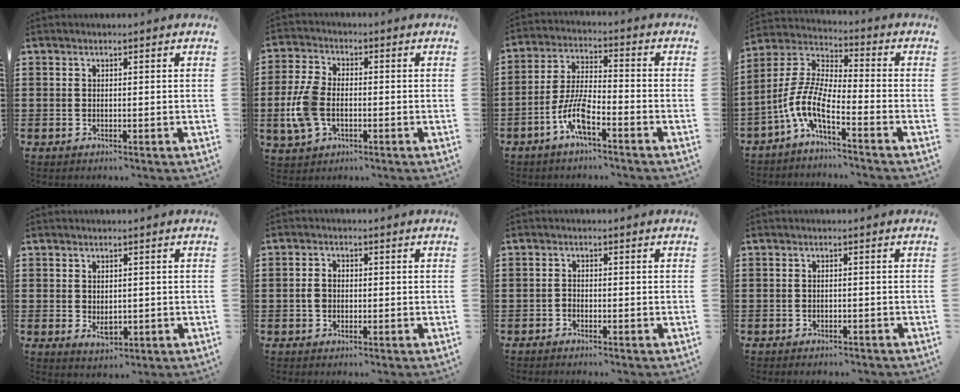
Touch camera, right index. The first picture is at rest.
{"total": 7.2, "force": [-1.4, 4.1, 5.7], "torque": [-0.151, -0.004, -0.035]}
{"total": 7.6, "force": [-4.3, 1.9, 6.0], "torque": [-0.139, -0.005, -0.084]}
{"total": 8.1, "force": [-4.5, 2.1, 6.4], "torque": [-0.178, -0.032, -0.101]}
{"total": 2.5, "force": [-0.3, 1.5, 2.0], "torque": [-0.029, -0.002, -0.005]}
{"total": 1.9, "force": [-0.3, 1.4, 1.3], "torque": [-0.033, 0.002, -0.008]}
{"total": 1.0, "force": [-1.0, 0.1, 0.0], "torque": [-0.004, 0.002, -0.020]}
{"total": 1.0, "force": [-1.0, 0.2, -0.1], "torque": [-0.003, 0.002, -0.022]}